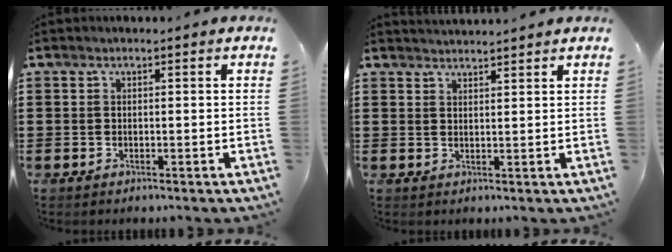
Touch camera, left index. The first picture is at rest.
{"total": 1.9, "force": [1.9, -0.2, 0.0], "torque": [-0.004, -0.002, 0.037]}